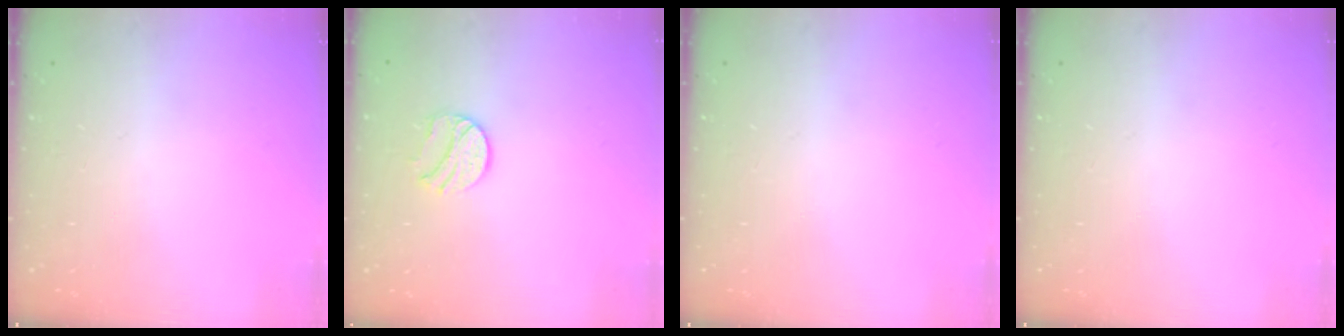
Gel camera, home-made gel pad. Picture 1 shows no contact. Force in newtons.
{"total": 8.7, "press": 8.7, "slide": 0.1}
{"total": 0.0}
{"total": 0.0}